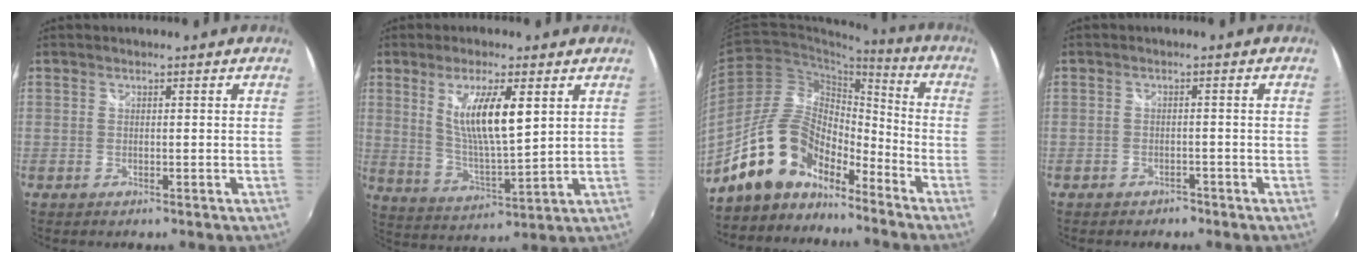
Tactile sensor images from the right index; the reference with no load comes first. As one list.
[{"total": 10.9, "force": [3.8, 2.2, 9.9], "torque": [-0.179, -0.012, 0.077]}, {"total": 13.9, "force": [-11.0, 6.4, 5.6], "torque": [-0.112, 0.025, -0.203]}, {"total": 2.7, "force": [-2.1, 1.6, 0.5], "torque": [-0.015, -0.005, -0.029]}]